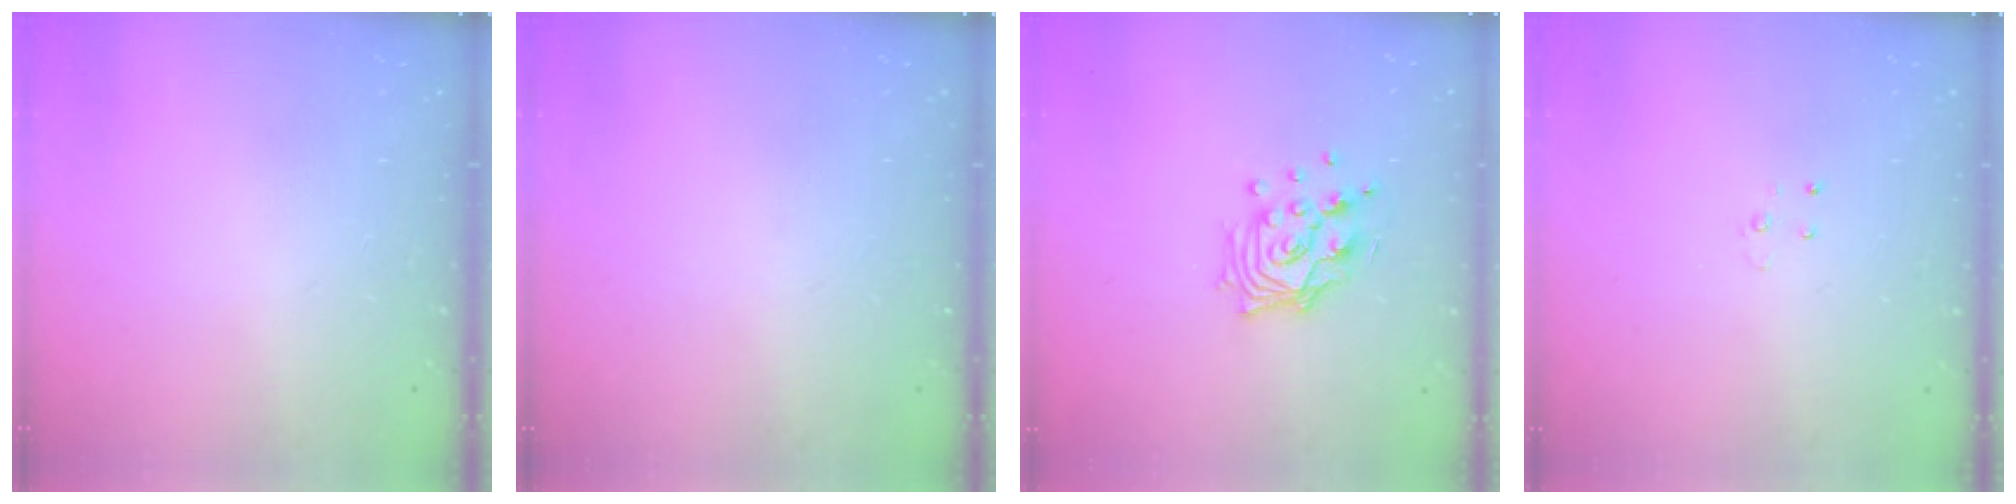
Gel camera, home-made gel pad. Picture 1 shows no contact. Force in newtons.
{"total": 0.0}
{"total": 12.6, "press": 12.5, "slide": 1.7}
{"total": 3.0, "press": 2.9, "slide": 0.3}